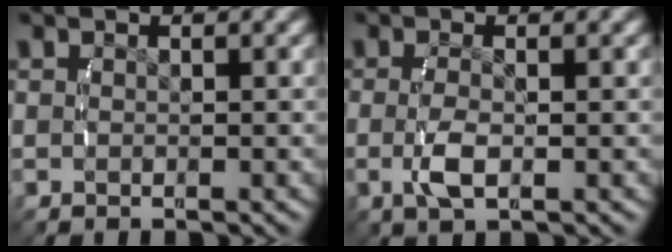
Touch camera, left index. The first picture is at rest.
{"total": 2.6, "force": [-0.7, 0.7, 2.4], "torque": [-0.060, -0.013, -0.003]}